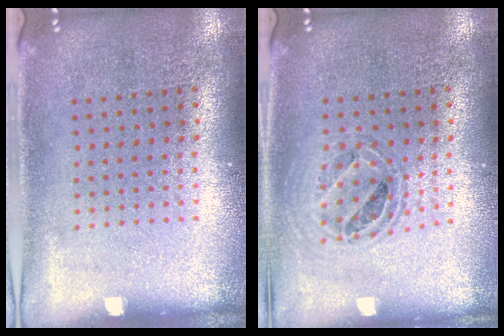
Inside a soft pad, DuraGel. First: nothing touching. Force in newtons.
{"total": 0.8, "press": 0.8, "slide": 0.2}